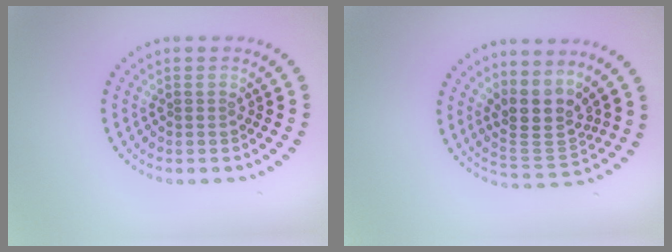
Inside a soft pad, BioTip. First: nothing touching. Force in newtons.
{"total": 3.8, "press": 3.2, "slide": 2.1}